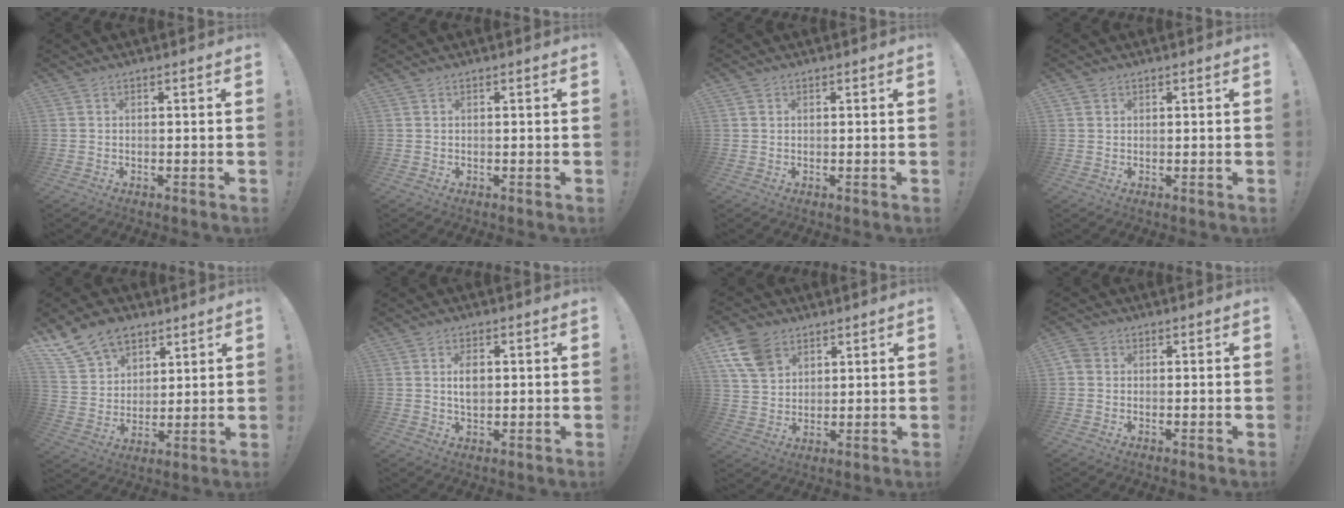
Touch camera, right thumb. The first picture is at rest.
{"total": 0.0}
{"total": 0.8, "force": [0.4, 0.7, 0.2], "torque": [0.005, -0.001, 0.006]}
{"total": 1.3, "force": [0.8, 0.9, 0.3], "torque": [-0.005, 0.002, 0.016]}
{"total": 13.6, "force": [9.2, 8.9, 4.6], "torque": [-0.082, -0.057, 0.180]}
{"total": 4.4, "force": [0.6, 2.6, 3.4], "torque": [-0.056, -0.002, 0.004]}
{"total": 11.8, "force": [6.6, 8.1, 5.5], "torque": [-0.102, -0.025, 0.132]}
{"total": 2.6, "force": [0.1, 2.3, 1.2], "torque": [-0.026, 0.008, 0.006]}